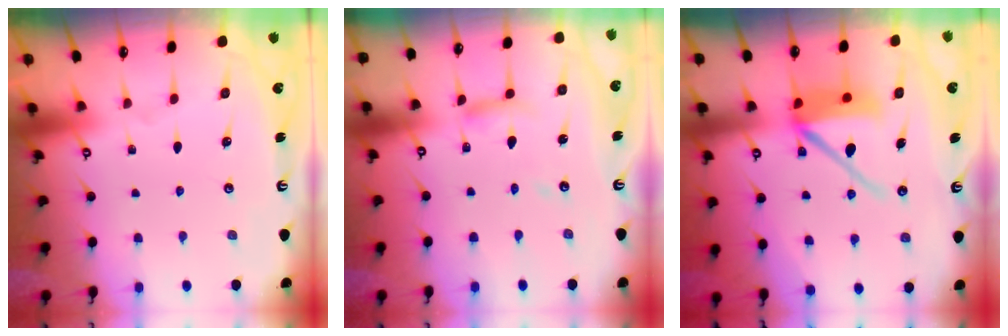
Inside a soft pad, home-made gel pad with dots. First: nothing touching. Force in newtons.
{"total": 7.1, "press": 7.1, "slide": 0.5}
{"total": 11.6, "press": 11.5, "slide": 1.8}